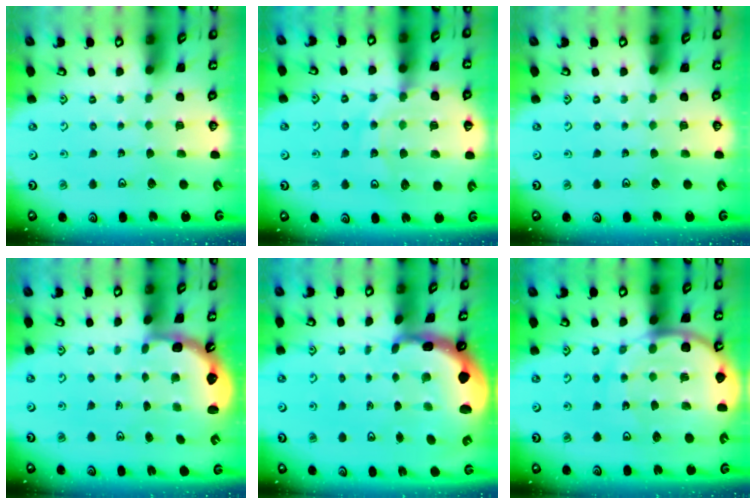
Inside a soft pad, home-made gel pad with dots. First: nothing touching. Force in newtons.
{"total": 12.9, "press": 12.4, "slide": 3.3}
{"total": 0.0}
{"total": 2.5, "press": 2.1, "slide": 1.3}
{"total": 3.8, "press": 3.6, "slide": 1.0}
{"total": 13.1, "press": 13.0, "slide": 1.7}